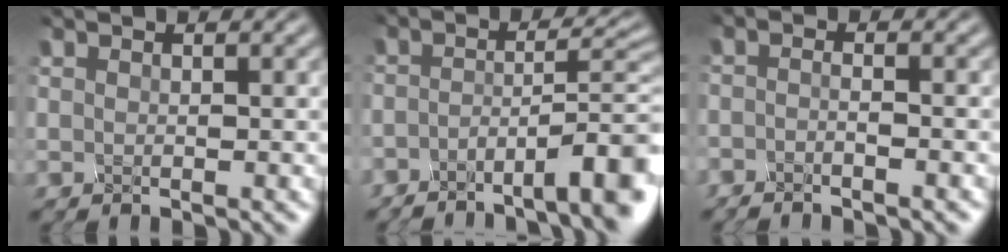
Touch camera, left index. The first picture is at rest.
{"total": 7.2, "force": [-5.2, 0.6, 4.9], "torque": [-0.074, 0.014, -0.073]}
{"total": 2.0, "force": [-1.9, 0.0, 0.6], "torque": [-0.003, -0.008, -0.026]}